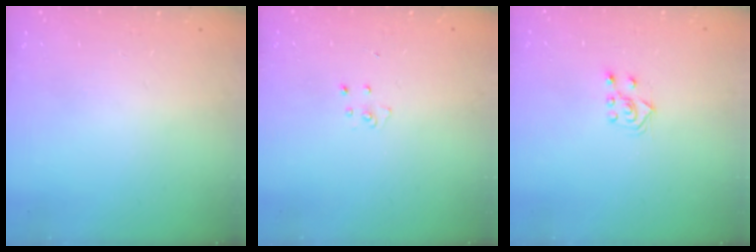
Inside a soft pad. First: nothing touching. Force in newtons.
{"total": 3.6, "press": 3.6, "slide": 0.3}
{"total": 5.7, "press": 5.7, "slide": 0.8}